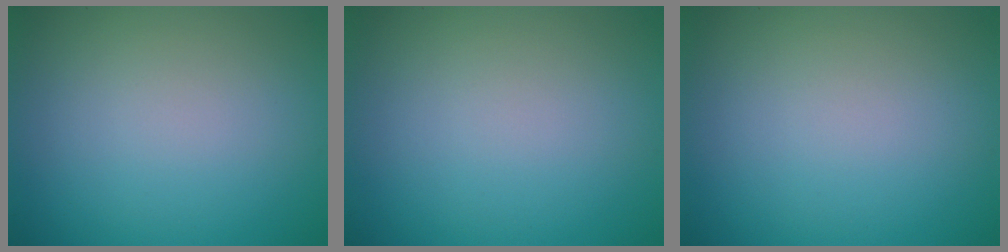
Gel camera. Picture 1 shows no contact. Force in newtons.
{"total": 0.0}
{"total": 0.0}